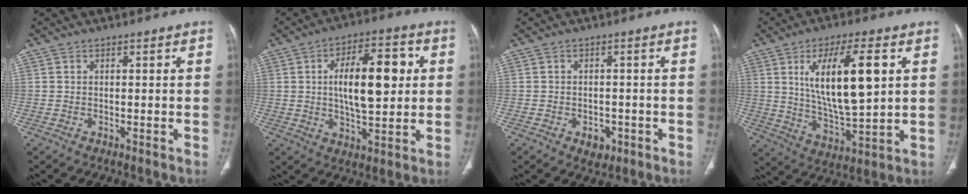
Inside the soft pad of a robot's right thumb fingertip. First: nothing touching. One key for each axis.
{"total": 15.1, "fx": 2.3, "fy": 6.5, "fz": 13.4, "tx": -0.193, "ty": 0.006, "tz": 0.037}
{"total": 3.2, "fx": -1.4, "fy": 2.4, "fz": 1.7, "tx": -0.008, "ty": 0.004, "tz": -0.012}
{"total": 17.1, "fx": 4.7, "fy": 5.6, "fz": 15.4, "tx": -0.262, "ty": -0.018, "tz": 0.091}